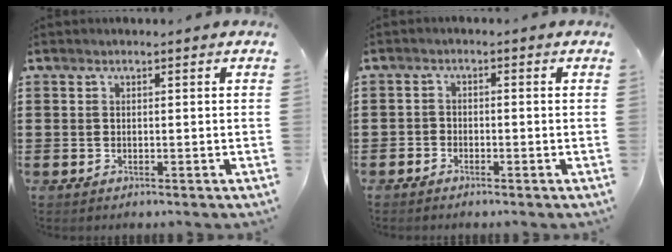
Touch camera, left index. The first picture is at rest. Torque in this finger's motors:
{"motor_torque": [-0.21, -0.04, -0.02, -0.01]}